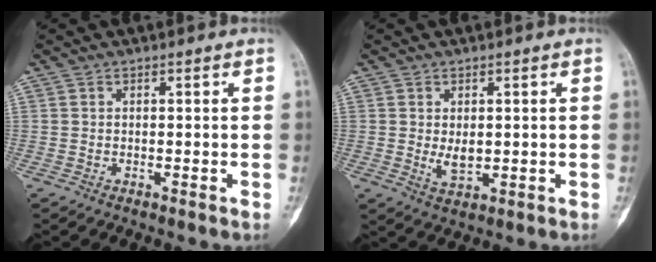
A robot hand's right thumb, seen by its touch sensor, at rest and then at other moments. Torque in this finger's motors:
{"motor_torque": [0.16, -0.20, 0.22, -0.32, 0.00]}